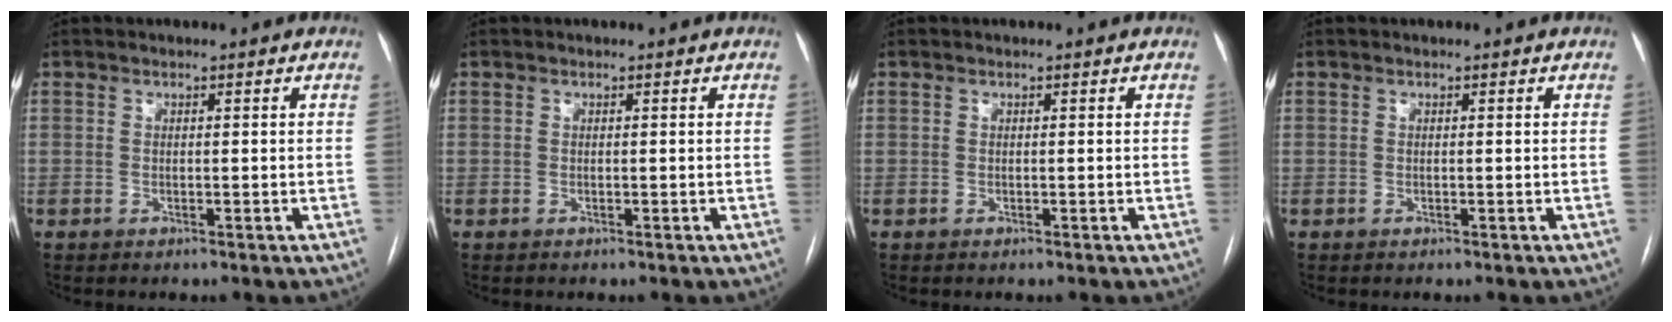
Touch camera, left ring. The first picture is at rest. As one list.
[{"total": 0.0}, {"total": 0.0}, {"total": 0.0}]